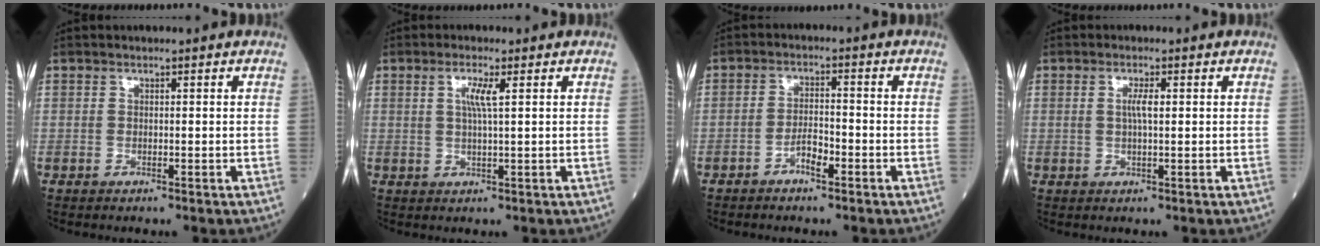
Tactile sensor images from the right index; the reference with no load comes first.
{"total": 3.0, "force": [0.9, -0.1, 2.9], "torque": [-0.060, 0.000, 0.016]}
{"total": 3.2, "force": [-2.0, 0.8, 2.4], "torque": [-0.040, 0.005, -0.039]}
{"total": 2.2, "force": [0.2, 0.3, 2.2], "torque": [-0.041, 0.001, 0.004]}